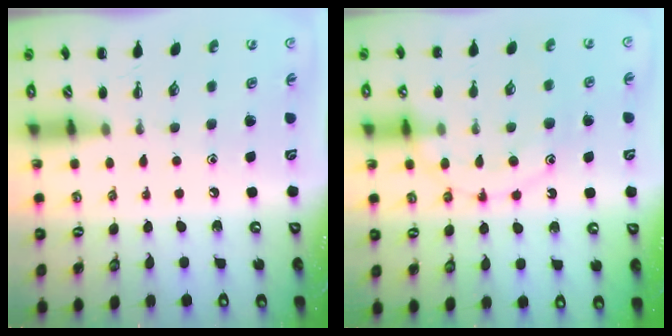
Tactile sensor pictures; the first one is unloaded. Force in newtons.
{"total": 12.2, "press": 12.1, "slide": 1.1}